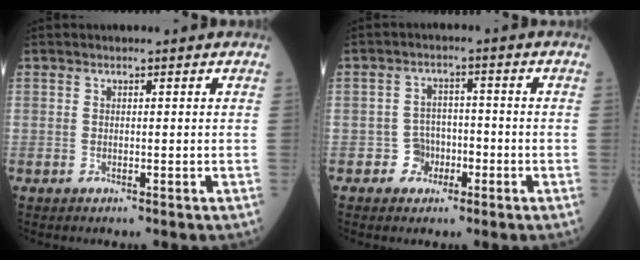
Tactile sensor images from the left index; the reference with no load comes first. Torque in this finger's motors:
{"motor_torque": [-0.03, 0.04, 0.01, -0.01]}